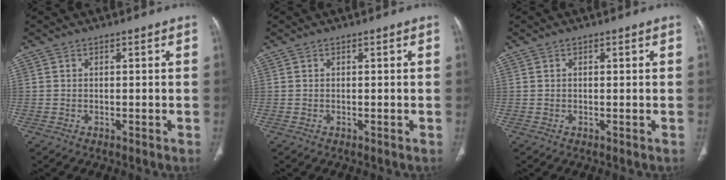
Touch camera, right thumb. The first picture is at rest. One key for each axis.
{"total": 0.0}
{"total": 0.0}